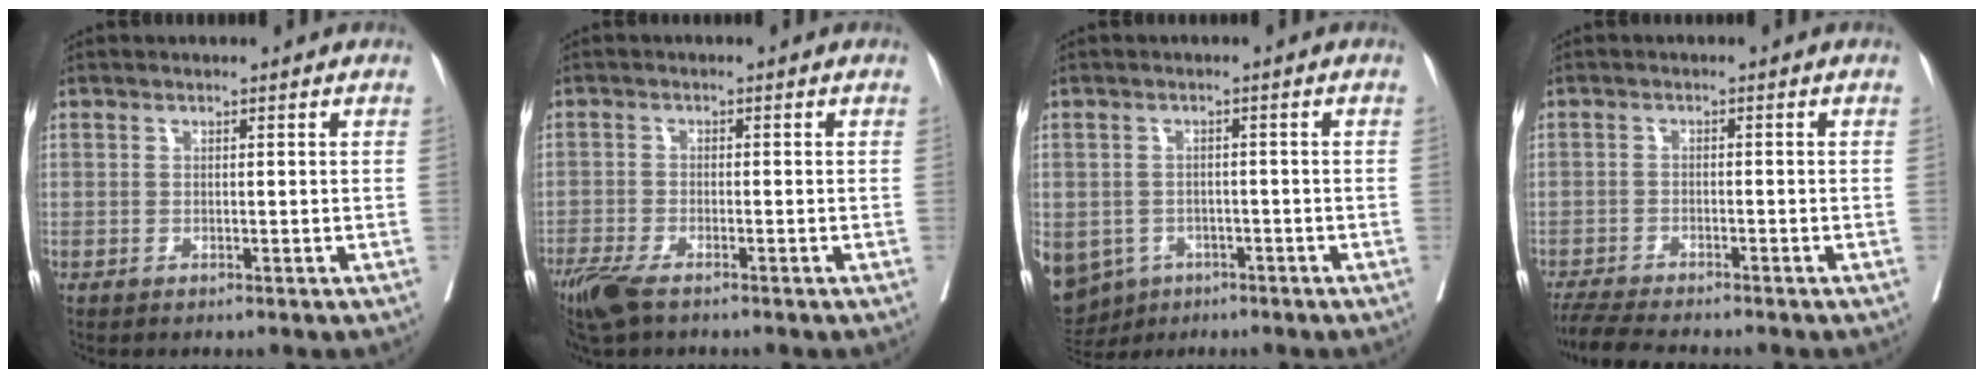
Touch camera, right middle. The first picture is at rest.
{"total": 5.7, "force": [-4.1, 1.4, 3.6], "torque": [-0.075, -0.014, -0.076]}
{"total": 13.5, "force": [-6.5, 10.9, 4.5], "torque": [-0.142, -0.005, -0.083]}
{"total": 7.2, "force": [-6.5, 0.4, 3.0], "torque": [-0.047, -0.018, -0.108]}